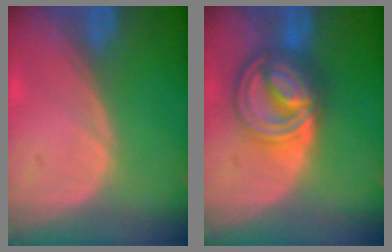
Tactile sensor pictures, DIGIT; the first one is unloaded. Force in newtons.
{"total": 9.0, "press": 8.9, "slide": 0.6}